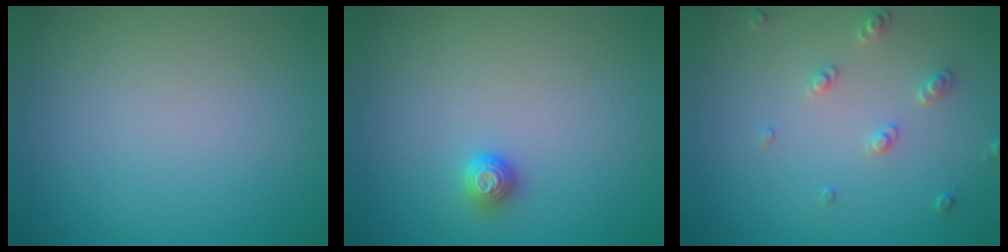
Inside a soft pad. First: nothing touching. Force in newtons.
{"total": 1.1, "press": 1.0, "slide": 0.4}
{"total": 1.9, "press": 1.8, "slide": 0.5}